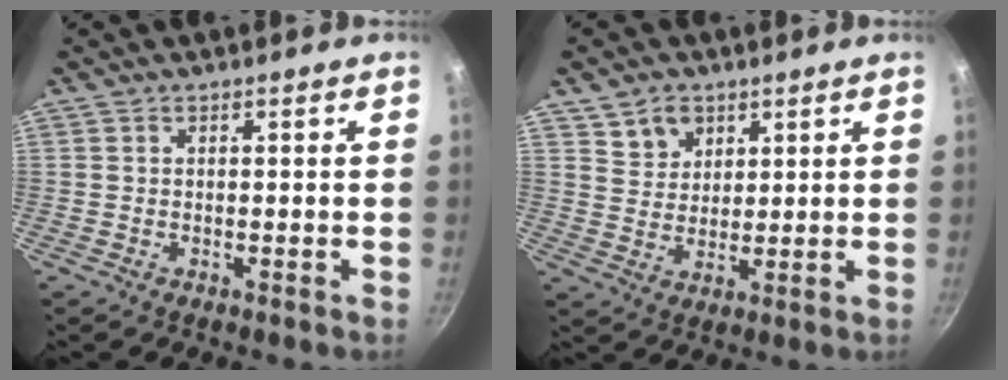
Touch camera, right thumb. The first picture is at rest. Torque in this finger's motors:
{"motor_torque": [-1.09, 0.44, -0.31, 0.32, 0.01]}